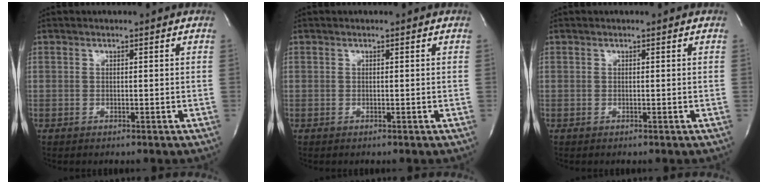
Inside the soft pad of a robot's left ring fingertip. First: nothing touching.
{"total": 0.0}
{"total": 0.0}